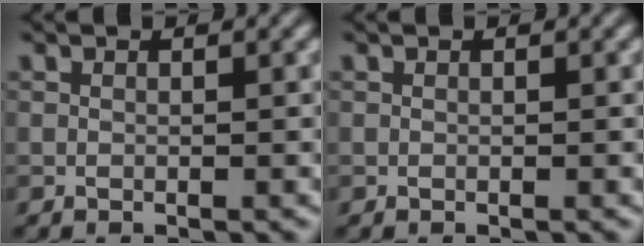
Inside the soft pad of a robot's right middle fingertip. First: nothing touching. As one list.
[{"total": 0.0}]